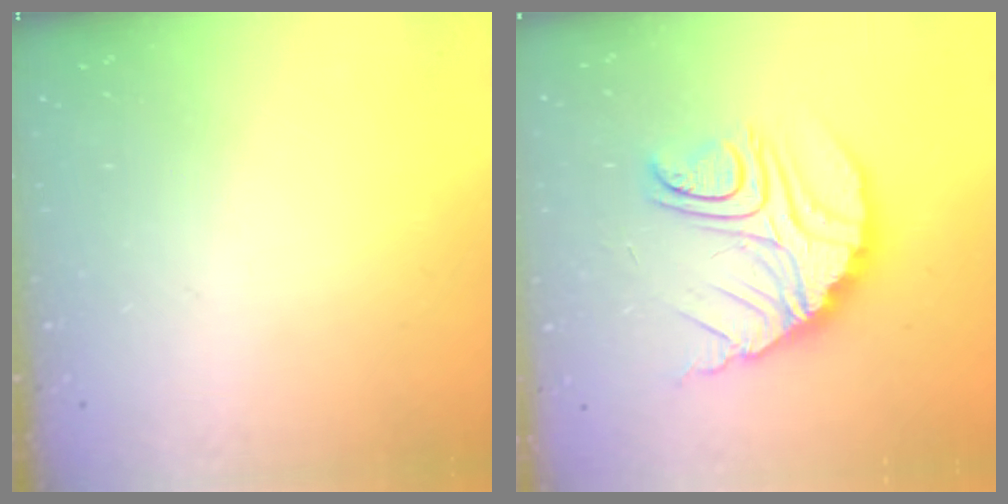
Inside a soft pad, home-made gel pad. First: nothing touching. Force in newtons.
{"total": 16.3, "press": 16.2, "slide": 1.3}